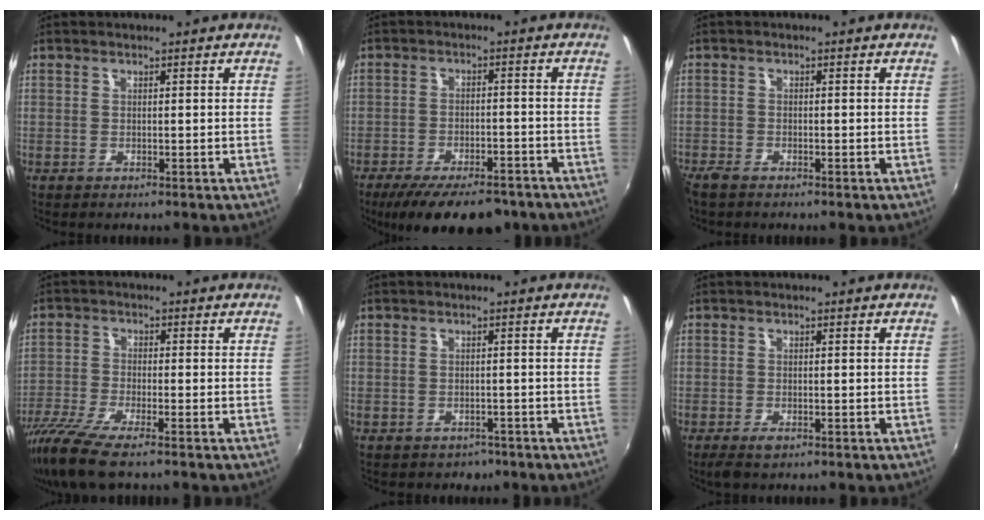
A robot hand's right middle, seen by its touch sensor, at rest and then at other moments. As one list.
[{"total": 15.0, "force": [-11.5, 5.3, 8.1], "torque": [-0.163, -0.025, -0.166]}, {"total": 2.8, "force": [-2.4, 0.8, 1.1], "torque": [-0.030, -0.013, -0.050]}, {"total": 8.8, "force": [-6.6, 1.0, 5.6], "torque": [-0.136, -0.033, -0.128]}, {"total": 2.8, "force": [-1.8, 2.1, 0.5], "torque": [-0.017, -0.004, -0.022]}, {"total": 2.3, "force": [-1.5, 0.9, 1.5], "torque": [-0.029, -0.010, -0.024]}]